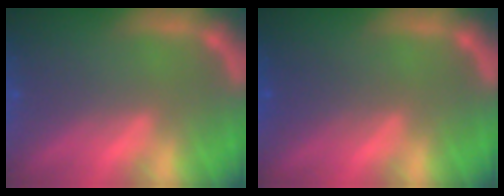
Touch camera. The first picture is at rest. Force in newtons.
{"total": 2.0}